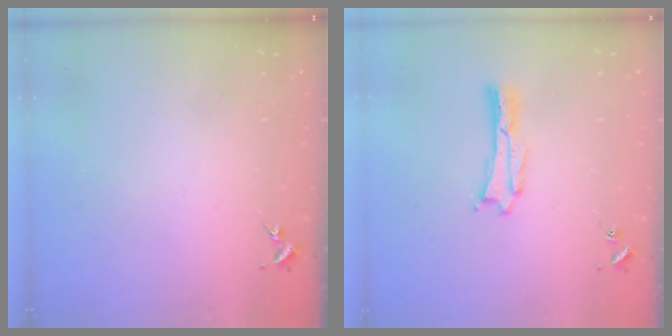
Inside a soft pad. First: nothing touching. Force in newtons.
{"total": 0.0}